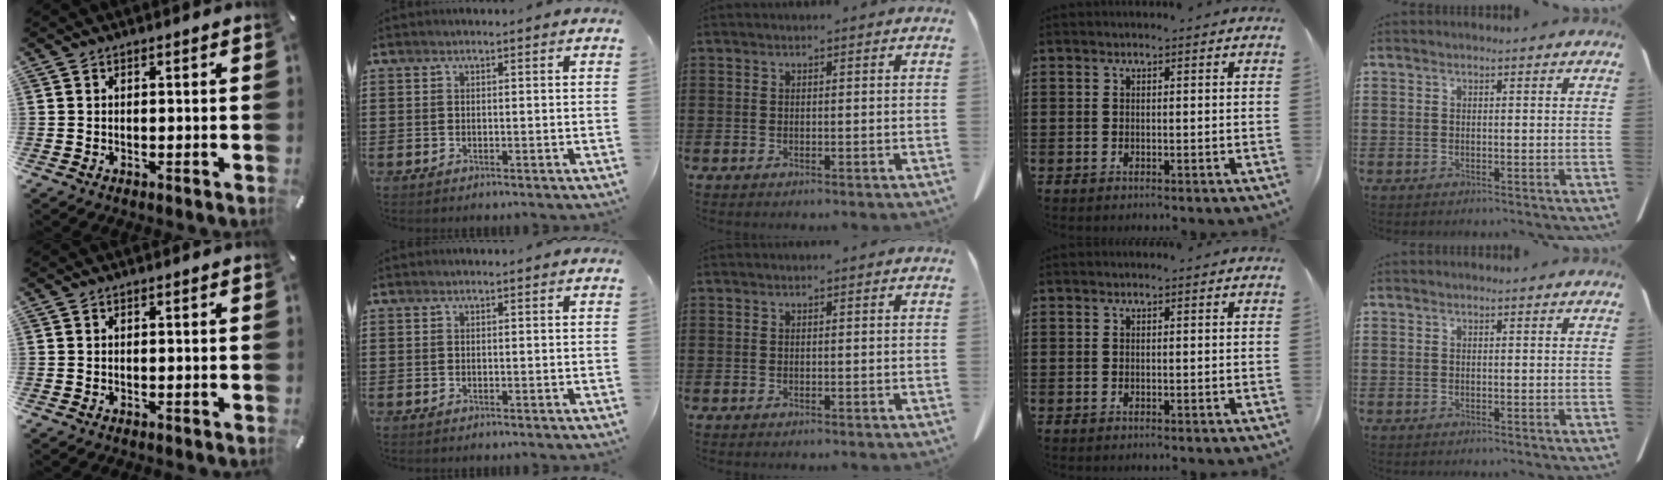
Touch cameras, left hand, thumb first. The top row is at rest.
{}